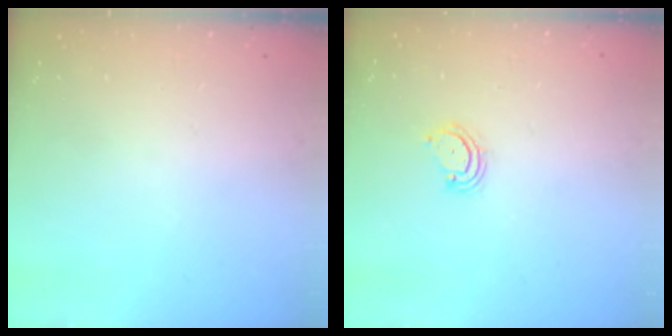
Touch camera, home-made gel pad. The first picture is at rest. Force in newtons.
{"total": 3.8, "press": 3.8, "slide": 0.5}